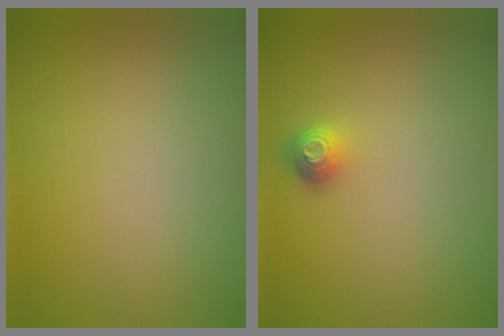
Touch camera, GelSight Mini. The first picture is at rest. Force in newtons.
{"total": 1.3, "press": 1.1, "slide": 0.7}